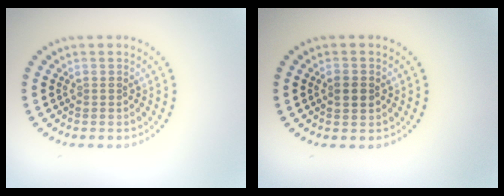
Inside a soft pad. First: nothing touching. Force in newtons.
{"total": 2.1, "press": 2.1, "slide": 0.0}